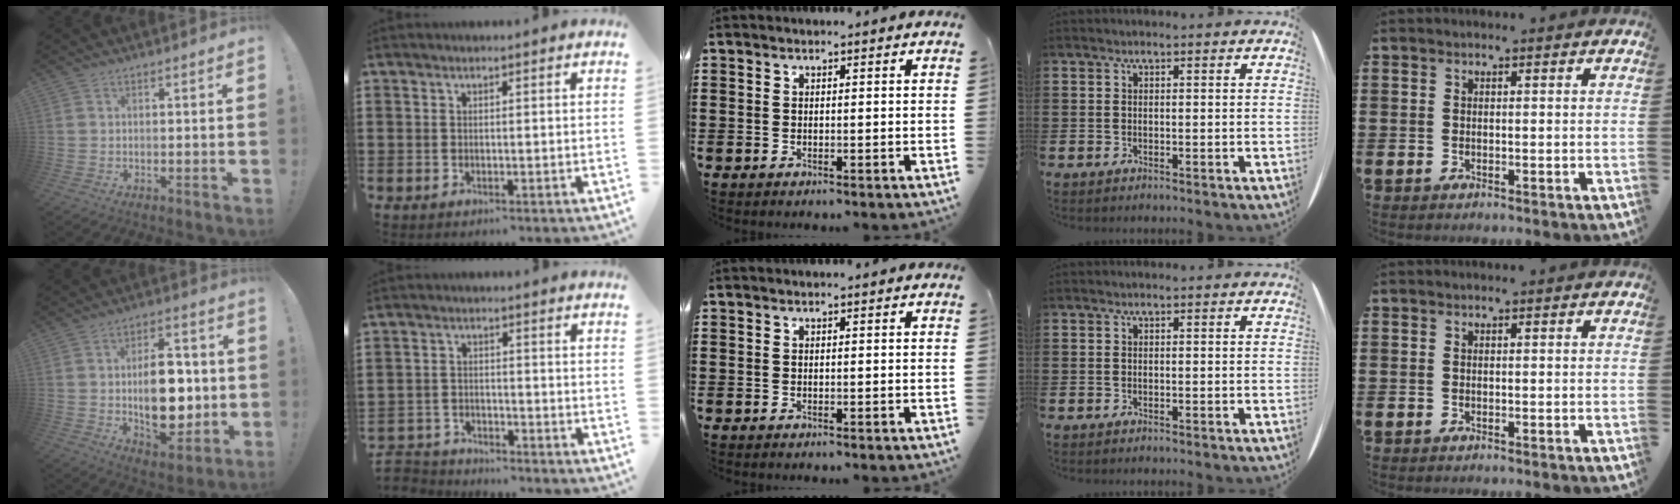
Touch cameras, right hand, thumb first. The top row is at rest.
{"thumb": {"total": 15.4, "force": [-1.2, 9.7, 11.9], "torque": [-0.175, 0.006, -0.019]}, "index": {"total": 3.5, "force": [-3.5, 0.5, -0.3], "torque": [-0.011, -0.004, -0.079]}}